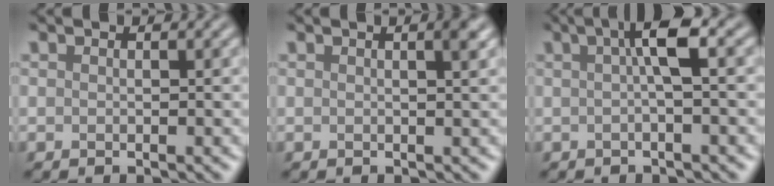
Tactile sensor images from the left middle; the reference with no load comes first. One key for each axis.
{"total": 1.5, "fx": 0.7, "fy": 0.4, "fz": 1.3, "tx": -0.012, "ty": 0.006, "tz": 0.007}
{"total": 3.3, "fx": 0.5, "fy": 0.5, "fz": 3.2, "tx": -0.054, "ty": 0.009, "tz": 0.006}